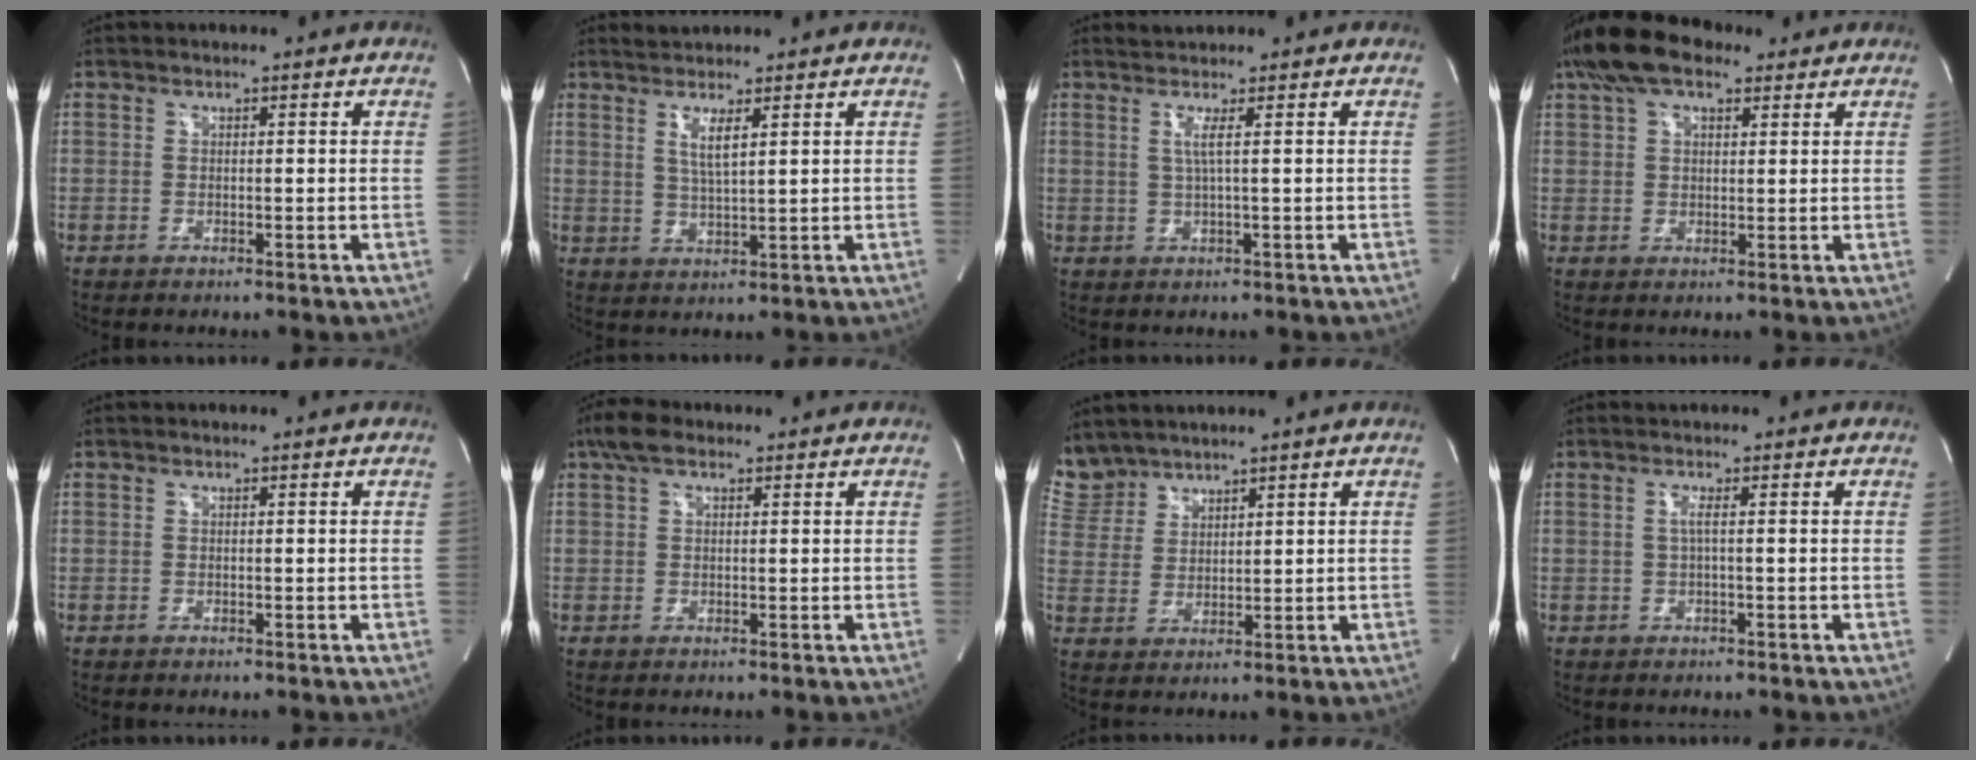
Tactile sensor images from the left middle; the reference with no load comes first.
{"total": 4.8, "force": [2.6, 0.3, 4.0], "torque": [-0.083, 0.000, 0.049]}
{"total": 2.6, "force": [1.2, -0.8, 2.2], "torque": [-0.052, 0.002, 0.025]}
{"total": 8.9, "force": [6.0, 4.0, 5.2], "torque": [-0.107, 0.039, 0.108]}
{"total": 0.0}
{"total": 3.8, "force": [2.3, 1.7, 2.4], "torque": [-0.061, 0.027, 0.045]}
{"total": 5.8, "force": [5.5, 1.7, -0.1], "torque": [-0.010, 0.012, 0.127]}
{"total": 1.1, "force": [0.1, -0.4, 1.0], "torque": [-0.024, 0.000, 0.001]}